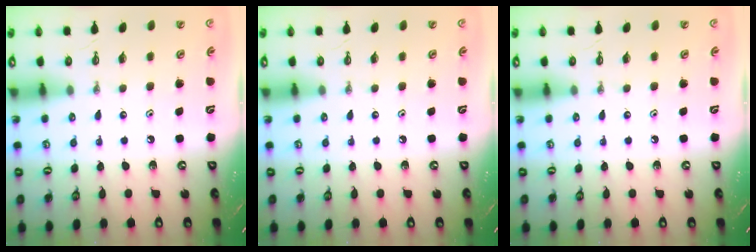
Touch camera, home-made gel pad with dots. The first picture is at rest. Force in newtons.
{"total": 0.0}
{"total": 0.0}